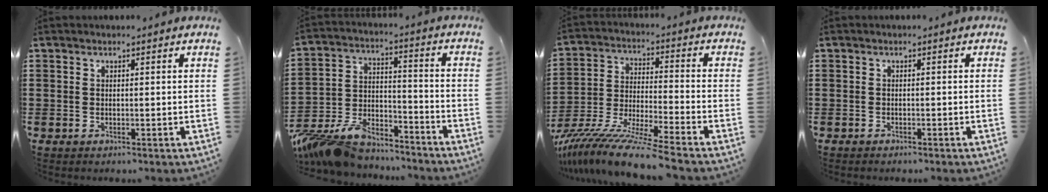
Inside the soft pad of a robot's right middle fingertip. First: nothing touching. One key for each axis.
{"total": 9.5, "fx": -8.6, "fy": 2.8, "fz": 3.0, "tx": -0.070, "ty": 0.013, "tz": -0.172}
{"total": 10.7, "fx": -9.7, "fy": -0.8, "fz": 4.3, "tx": -0.083, "ty": -0.006, "tz": -0.196}
{"total": 0.7, "fx": -0.7, "fy": 0.1, "fz": 0.0, "tx": -0.001, "ty": 0.001, "tz": -0.015}